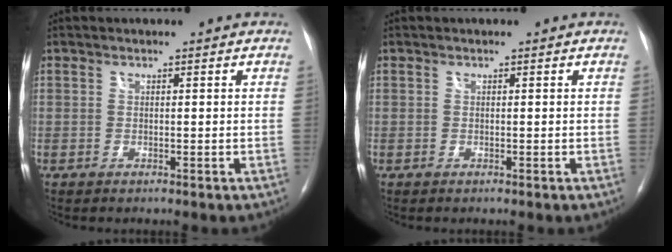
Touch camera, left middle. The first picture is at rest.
{"total": 0.0}